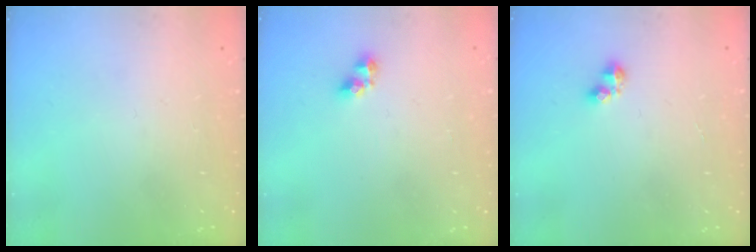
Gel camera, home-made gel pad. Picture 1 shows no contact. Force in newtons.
{"total": 4.4, "press": 4.4, "slide": 0.1}
{"total": 2.8, "press": 2.8, "slide": 0.4}